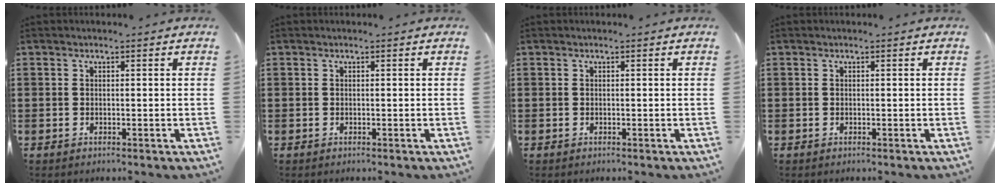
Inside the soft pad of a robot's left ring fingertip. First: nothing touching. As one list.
[{"total": 0.0}, {"total": 0.0}, {"total": 0.0}]